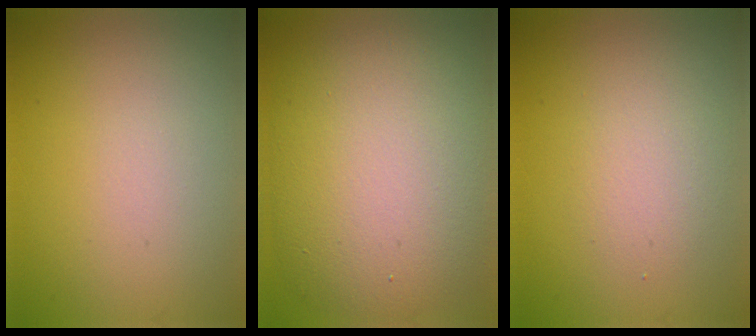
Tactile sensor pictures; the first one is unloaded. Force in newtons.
{"total": 11.6, "press": 11.5, "slide": 1.0}
{"total": 2.1, "press": 2.1, "slide": 0.0}